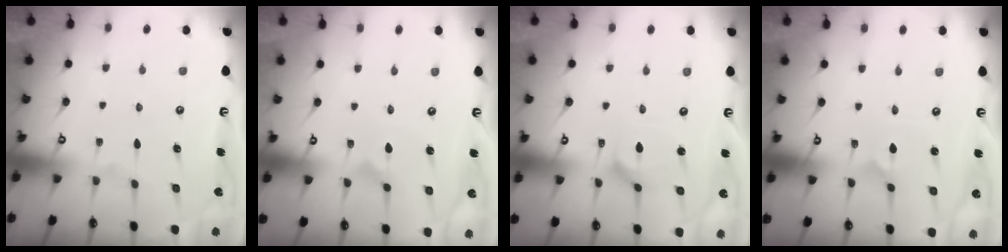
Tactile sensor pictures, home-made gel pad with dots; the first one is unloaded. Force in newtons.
{"total": 2.6, "press": 2.6, "slide": 0.1}
{"total": 4.0, "press": 4.0, "slide": 0.4}
{"total": 1.6, "press": 1.6, "slide": 0.1}